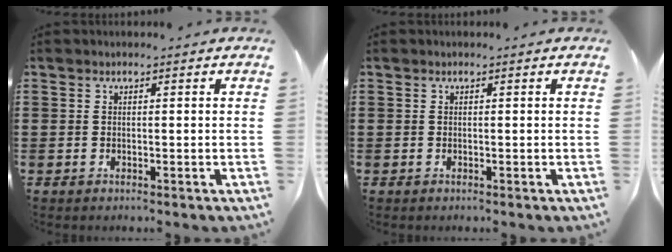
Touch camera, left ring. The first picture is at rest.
{"total": 0.0}